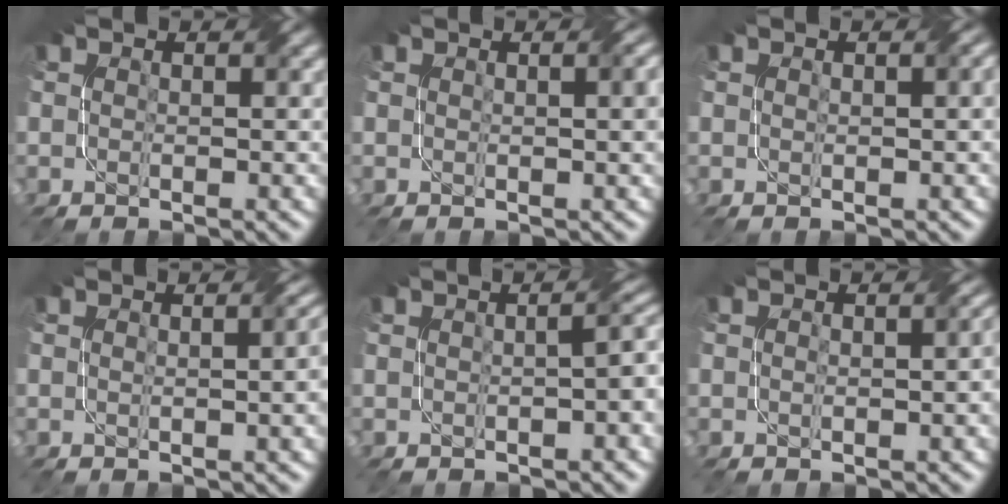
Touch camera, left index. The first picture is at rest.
{"total": 2.6, "force": [0.6, 0.9, 2.4], "torque": [-0.021, 0.006, 0.006]}
{"total": 1.4, "force": [0.3, 0.4, 1.3], "torque": [-0.017, 0.003, 0.006]}
{"total": 4.6, "force": [0.4, 2.1, 4.1], "torque": [-0.021, 0.017, 0.003]}
{"total": 4.0, "force": [-0.3, 1.4, 3.8], "torque": [-0.029, 0.014, 0.001]}
{"total": 2.4, "force": [-0.1, 1.0, 2.1], "torque": [-0.022, 0.005, 0.004]}